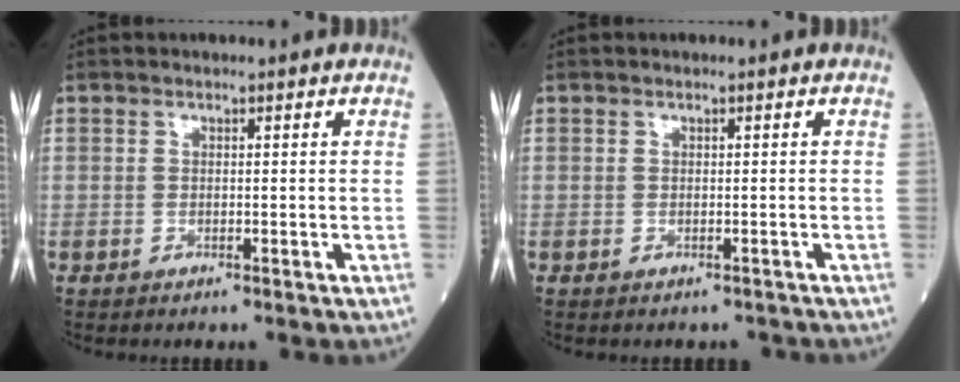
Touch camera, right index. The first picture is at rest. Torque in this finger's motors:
{"motor_torque": [-0.05, -0.01, -0.03, 0.00]}